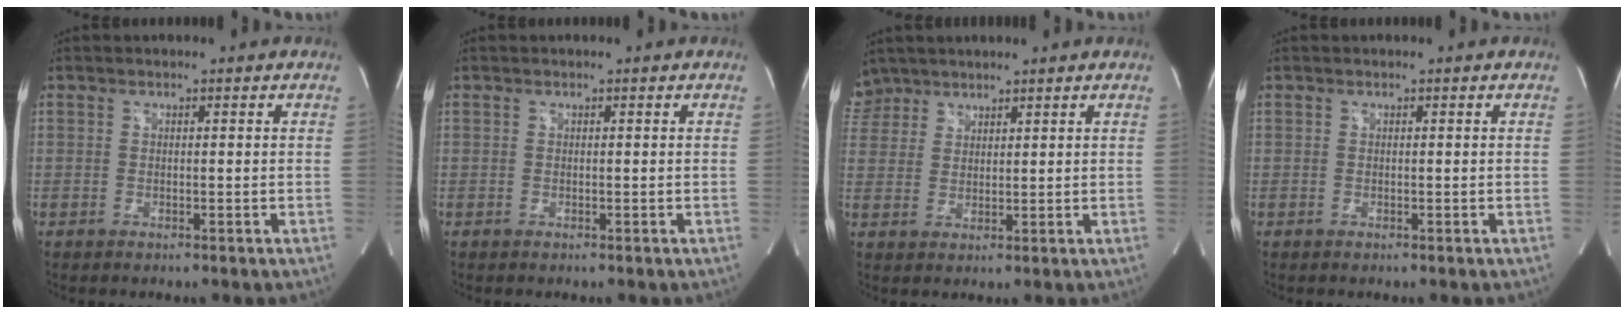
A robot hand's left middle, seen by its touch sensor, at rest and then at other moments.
{"total": 0.0}
{"total": 5.0, "force": [4.2, 2.7, -0.3], "torque": [0.010, 0.011, 0.085]}
{"total": 0.0}